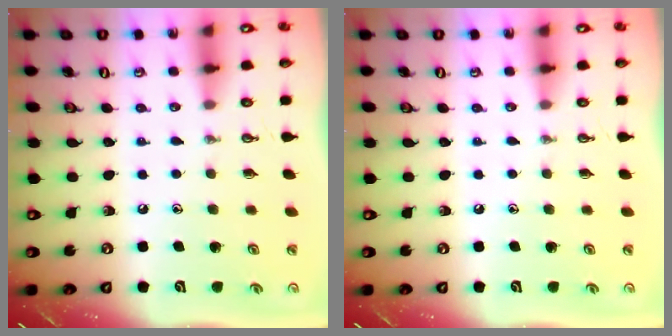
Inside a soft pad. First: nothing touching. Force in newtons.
{"total": 0.0}